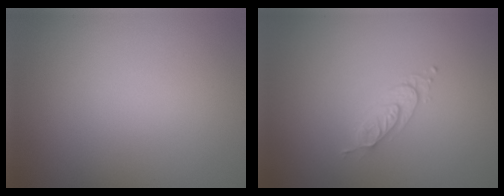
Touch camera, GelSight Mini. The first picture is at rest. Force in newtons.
{"total": 1.7, "press": 1.1, "slide": 1.3}